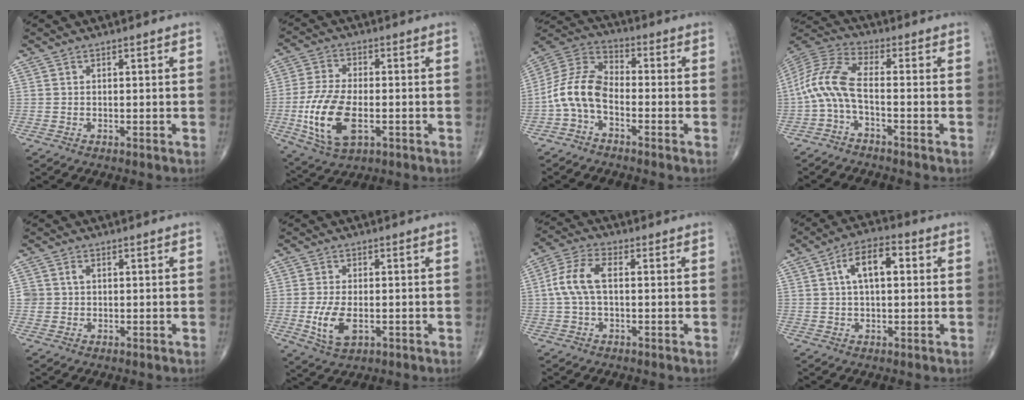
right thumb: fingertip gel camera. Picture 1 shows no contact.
{"total": 13.4, "force": [-3.1, 6.9, 11.1], "torque": [-0.231, 0.003, -0.051]}
{"total": 9.6, "force": [-3.2, 5.5, 7.2], "torque": [-0.142, 0.045, -0.077]}
{"total": 9.4, "force": [-2.5, 3.0, 8.5], "torque": [-0.197, 0.041, -0.059]}
{"total": 1.9, "force": [0.3, 1.7, 0.9], "torque": [-0.008, 0.001, 0.007]}
{"total": 6.8, "force": [-1.5, 3.6, 5.5], "torque": [-0.113, -0.006, -0.020]}
{"total": 7.8, "force": [0.4, 3.9, 6.7], "torque": [-0.152, 0.025, 0.005]}
{"total": 8.6, "force": [1.9, 4.2, 7.3], "torque": [-0.118, 0.019, 0.025]}